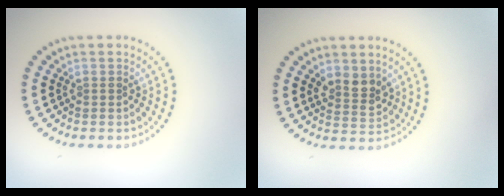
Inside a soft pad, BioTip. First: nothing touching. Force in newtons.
{"total": 2.6, "press": 2.4, "slide": 0.9}